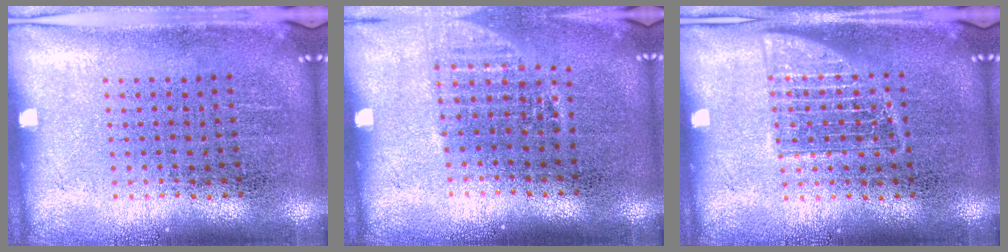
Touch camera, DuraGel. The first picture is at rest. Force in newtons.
{"total": 1.1, "press": 1.0, "slide": 0.4}
{"total": 2.2, "press": 2.1, "slide": 0.5}